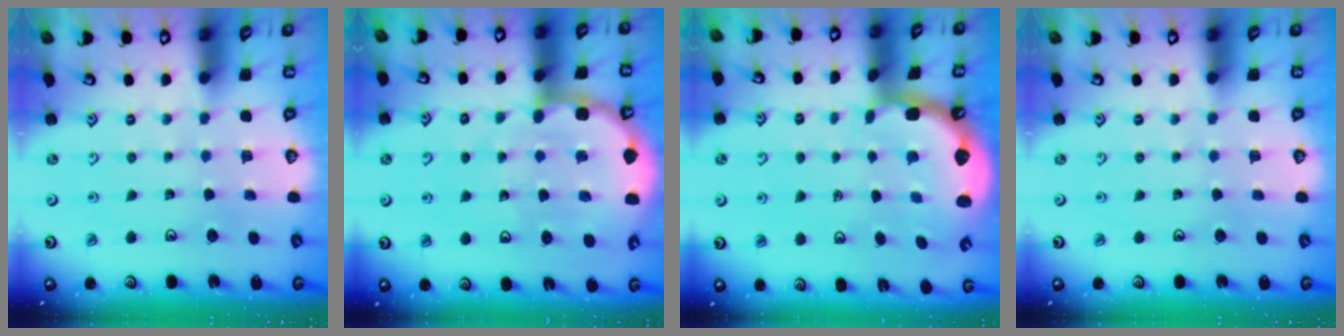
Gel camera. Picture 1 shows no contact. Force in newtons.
{"total": 9.9, "press": 9.4, "slide": 3.0}
{"total": 2.6, "press": 1.3, "slide": 2.2}
{"total": 0.0}